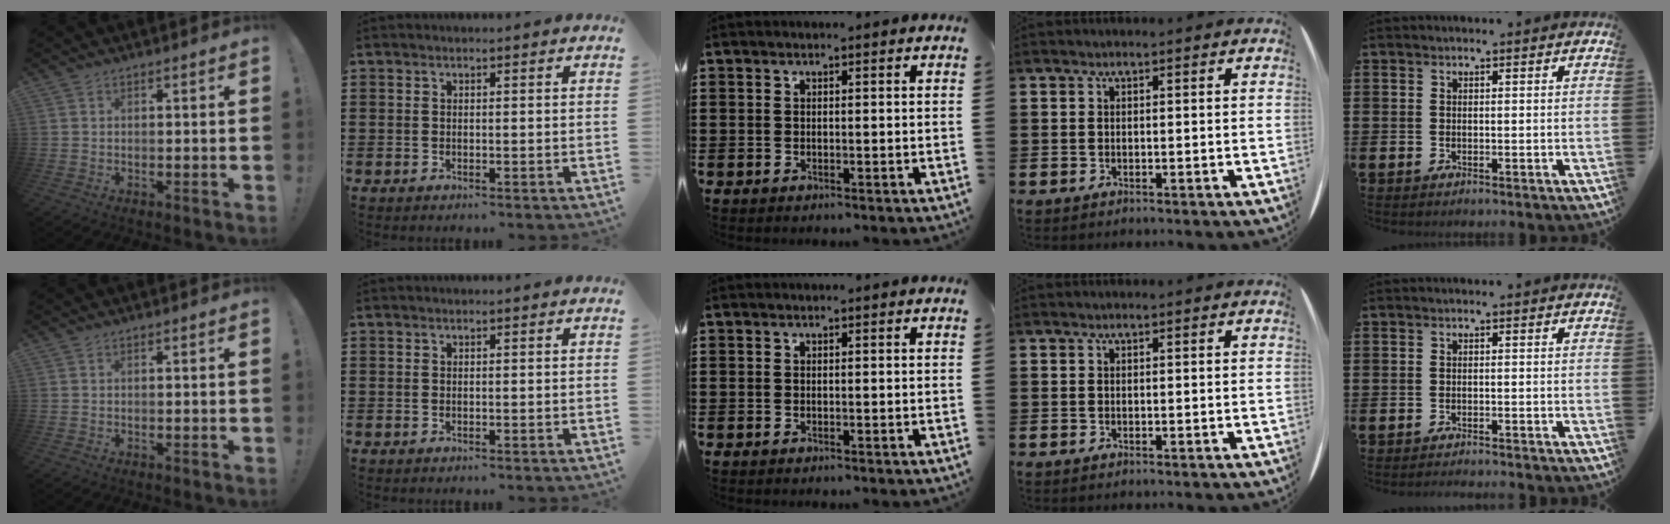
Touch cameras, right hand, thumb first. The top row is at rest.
{"little": {"total": 0.8, "force": [-0.8, -0.1, 0.0], "torque": [0.000, -0.001, -0.017]}}